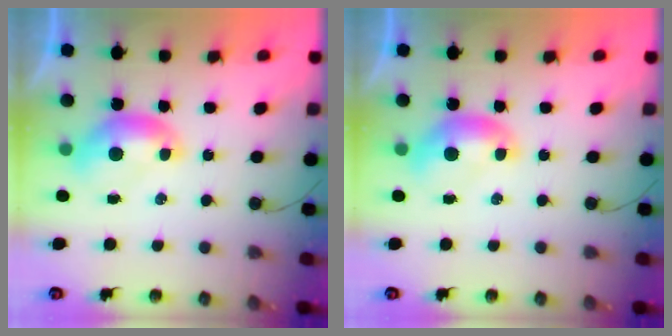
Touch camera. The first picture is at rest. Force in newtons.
{"total": 0.0}